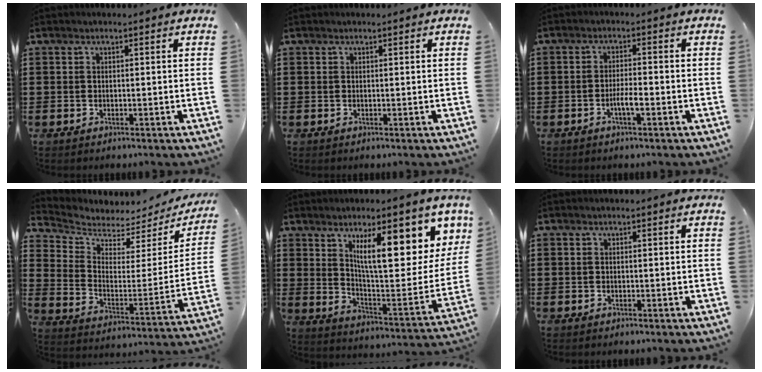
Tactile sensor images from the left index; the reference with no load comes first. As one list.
[{"total": 0.0}, {"total": 3.0, "force": [-1.3, 0.6, 2.6], "torque": [-0.047, 0.003, -0.023]}, {"total": 3.9, "force": [3.5, 1.6, 0.6], "torque": [-0.043, -0.035, 0.056]}, {"total": 15.3, "force": [8.5, 4.2, 12.0], "torque": [-0.192, -0.042, 0.135]}, {"total": 0.0}]